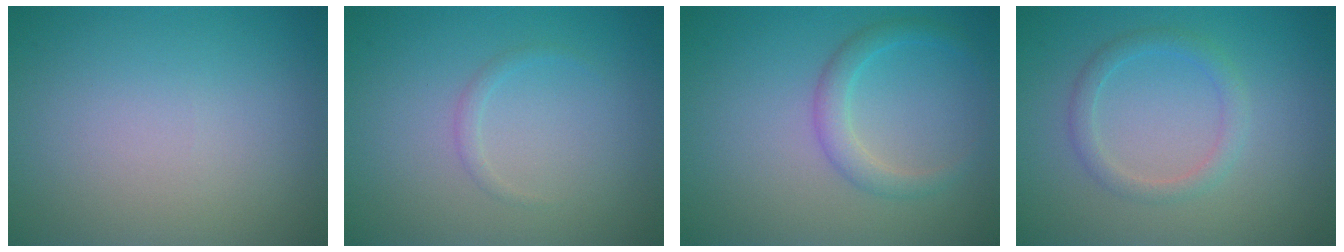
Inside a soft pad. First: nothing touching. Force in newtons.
{"total": 0.8, "press": 0.8, "slide": 0.1}
{"total": 2.2, "press": 2.2, "slide": 0.0}
{"total": 1.9, "press": 1.9, "slide": 0.1}